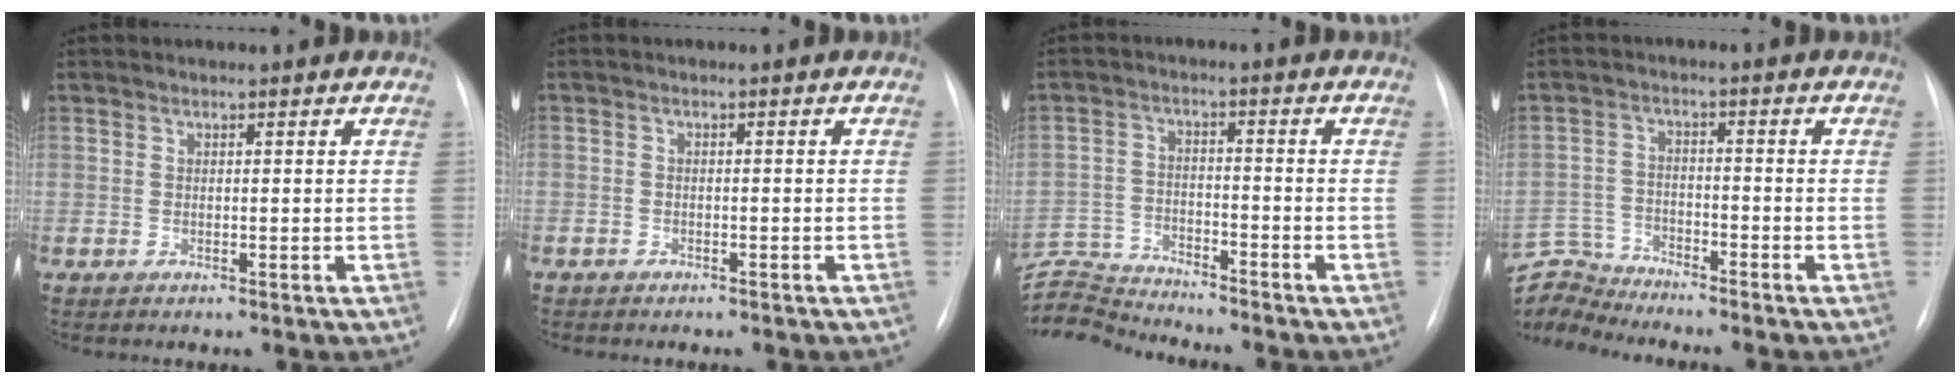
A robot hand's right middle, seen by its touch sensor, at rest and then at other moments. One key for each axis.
{"total": 2.1, "fx": -1.6, "fy": 1.2, "fz": 0.6, "tx": -0.013, "ty": 0.002, "tz": -0.016}
{"total": 7.4, "fx": -7.3, "fy": -1.1, "fz": -1.2, "tx": 0.015, "ty": 0.001, "tz": -0.136}
{"total": 8.1, "fx": -8.1, "fy": 0.1, "fz": -0.5, "tx": -0.002, "ty": 0.014, "tz": -0.158}